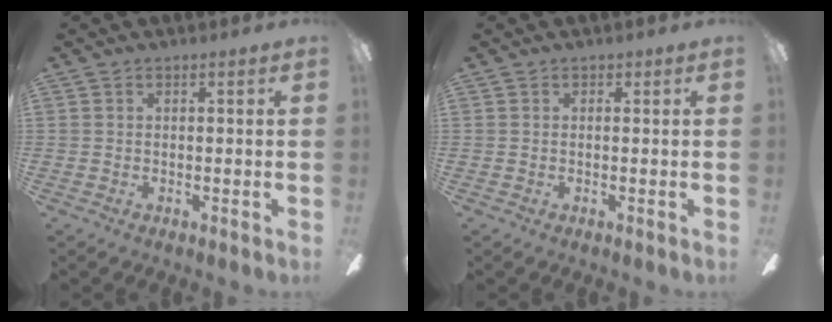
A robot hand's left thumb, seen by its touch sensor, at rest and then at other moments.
{"total": 0.0}